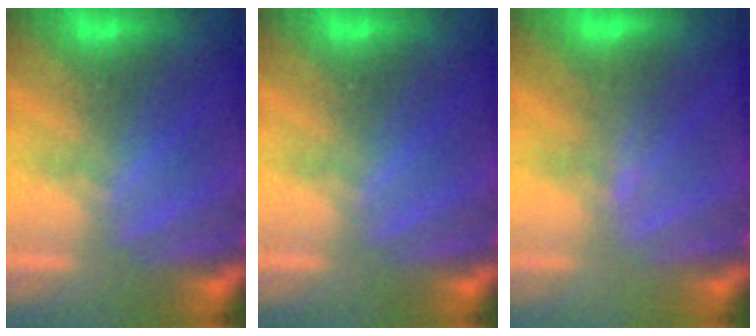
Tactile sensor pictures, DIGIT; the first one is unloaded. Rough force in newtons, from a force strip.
{"total": 0.0}
{"total": 4.5}